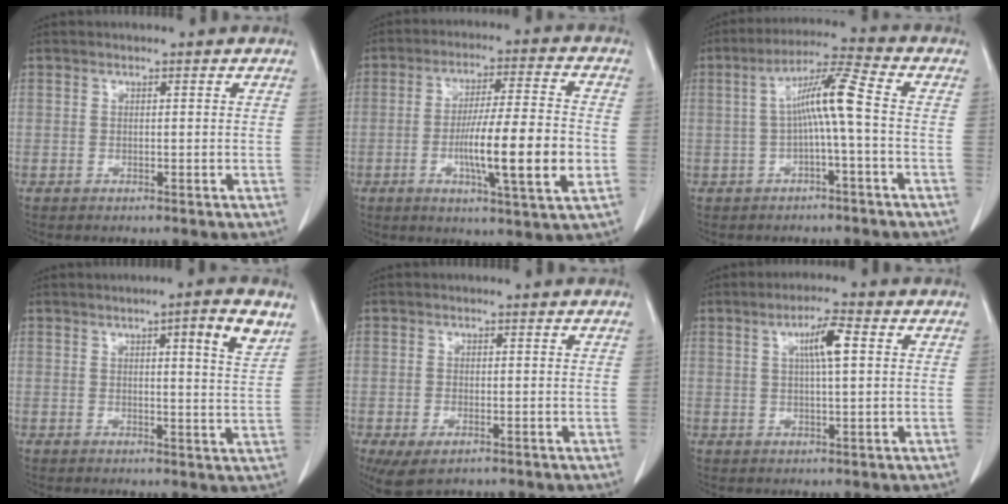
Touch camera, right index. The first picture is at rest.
{"total": 13.7, "force": [-3.2, 0.5, 13.3], "torque": [-0.224, -0.007, -0.056]}
{"total": 7.6, "force": [-0.4, -0.3, 7.6], "torque": [-0.136, 0.024, -0.008]}
{"total": 6.3, "force": [3.4, 0.2, 5.3], "torque": [-0.070, -0.008, 0.043]}
{"total": 4.6, "force": [-2.4, 2.2, 3.3], "torque": [-0.062, -0.011, -0.034]}
{"total": 5.4, "force": [1.5, 0.5, 5.1], "torque": [-0.090, 0.005, 0.026]}